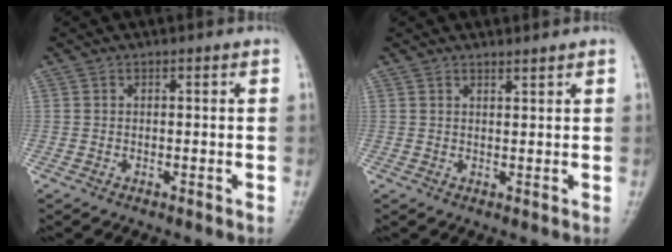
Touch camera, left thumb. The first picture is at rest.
{"total": 1.2, "force": [1.1, 0.1, 0.4], "torque": [-0.003, -0.010, 0.020]}